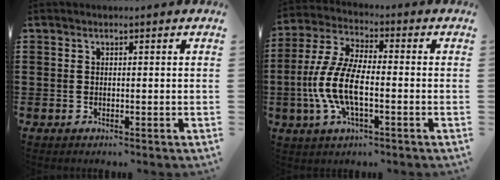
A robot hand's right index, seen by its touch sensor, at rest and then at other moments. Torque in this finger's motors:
{"motor_torque": [2.14, 0.00, 1.05, 0.21]}